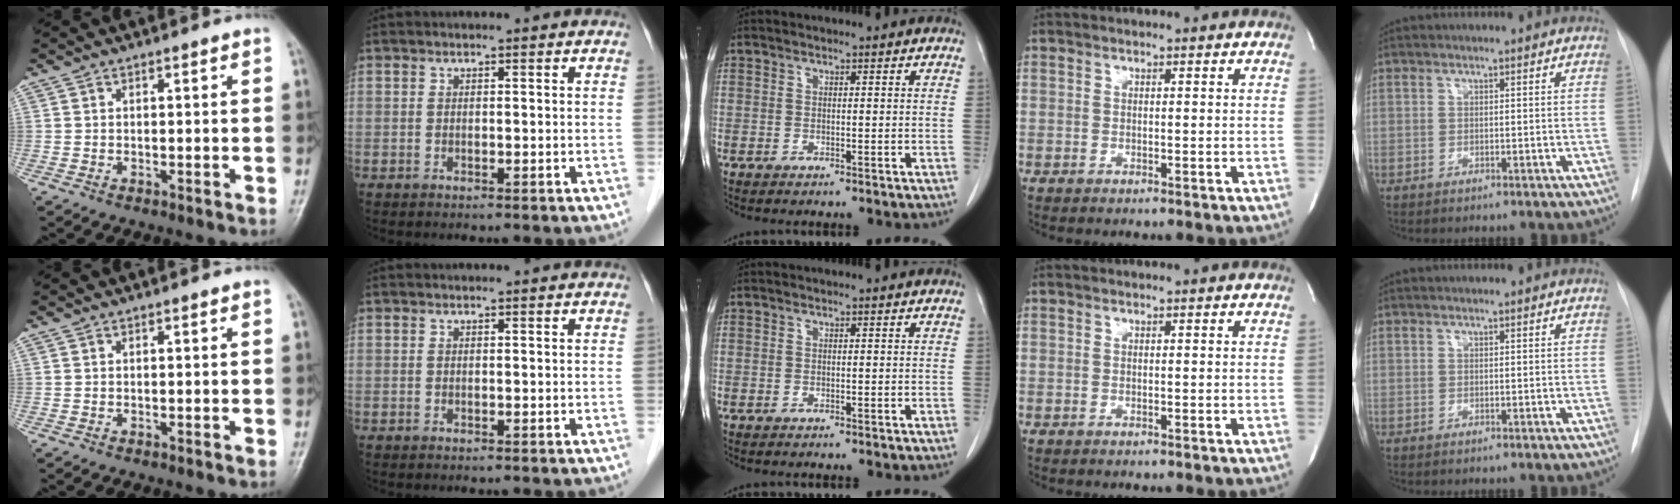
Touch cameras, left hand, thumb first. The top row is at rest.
{}